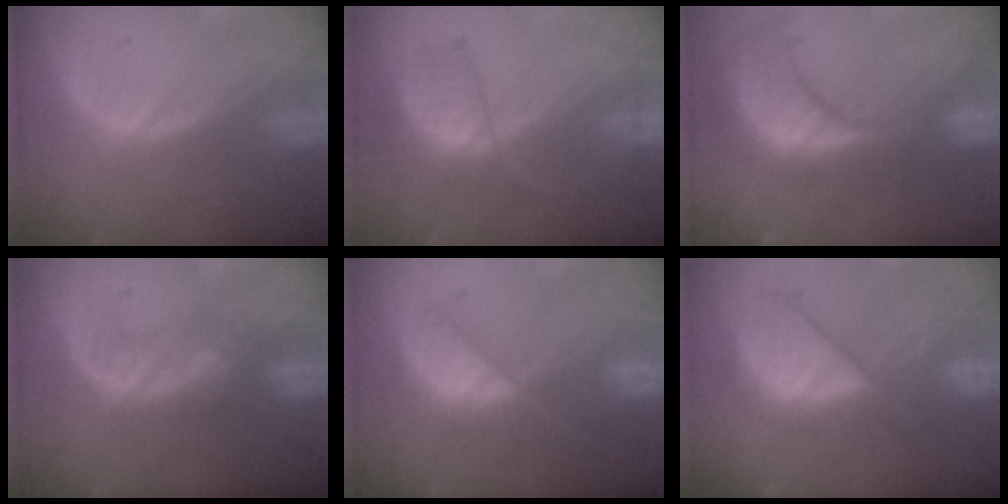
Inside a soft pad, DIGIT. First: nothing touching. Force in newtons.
{"total": 7.3, "press": 6.0, "slide": 4.0}
{"total": 13.0, "press": 11.5, "slide": 6.1}
{"total": 5.2, "press": 5.1, "slide": 1.3}
{"total": 7.3, "press": 7.3, "slide": 0.6}
{"total": 9.7, "press": 9.3, "slide": 3.0}